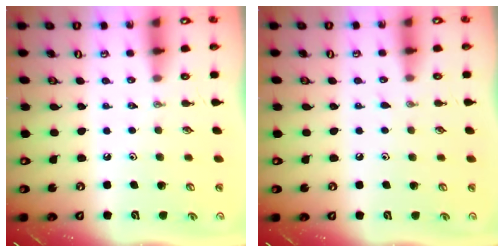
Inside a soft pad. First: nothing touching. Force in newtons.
{"total": 4.5, "press": 4.4, "slide": 0.5}